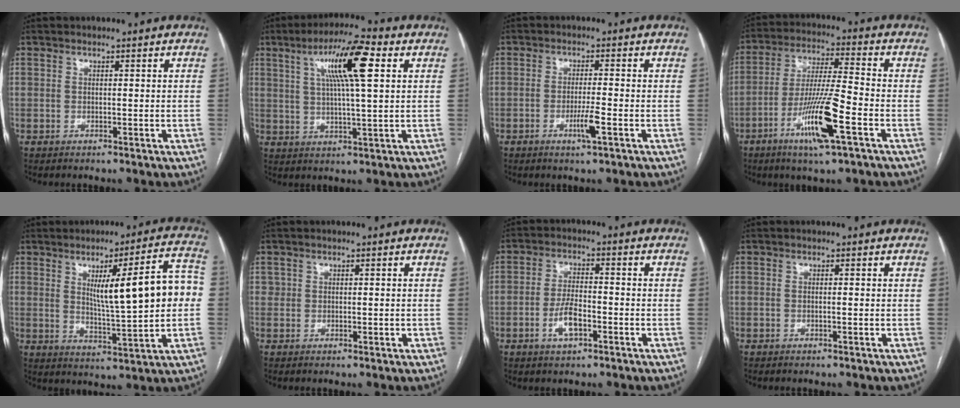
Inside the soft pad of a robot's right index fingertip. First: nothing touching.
{"total": 11.3, "force": [3.9, 0.9, 10.5], "torque": [-0.183, 0.017, 0.064]}
{"total": 3.6, "force": [-1.5, -0.2, 3.2], "torque": [-0.061, -0.006, -0.029]}
{"total": 12.2, "force": [-5.3, 0.2, 11.0], "torque": [-0.212, -0.015, -0.100]}
{"total": 14.3, "force": [1.9, 1.5, 14.1], "torque": [-0.199, 0.018, 0.034]}
{"total": 1.2, "force": [0.3, 1.1, 0.4], "torque": [-0.002, 0.006, 0.007]}
{"total": 5.3, "force": [-2.2, 1.9, 4.4], "torque": [-0.088, 0.005, -0.039]}
{"total": 0.0}